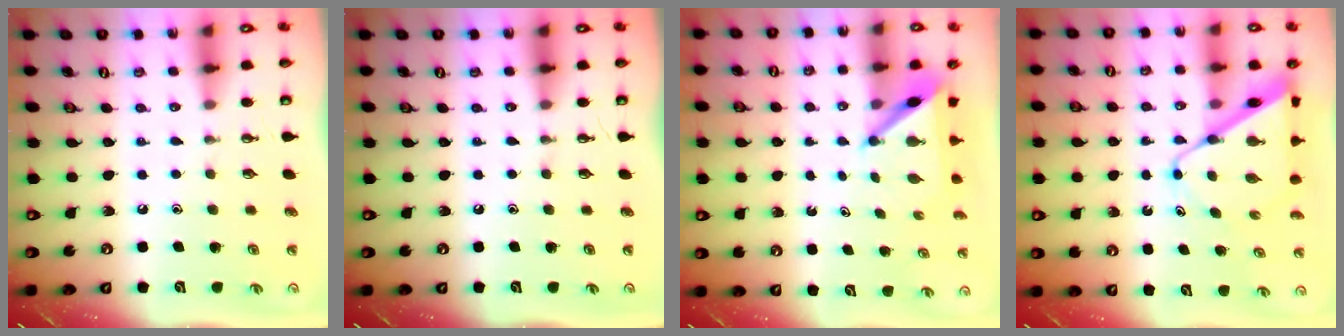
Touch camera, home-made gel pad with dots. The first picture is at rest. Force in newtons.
{"total": 0.0}
{"total": 4.1, "press": 4.1, "slide": 0.4}
{"total": 9.7, "press": 9.7, "slide": 0.8}